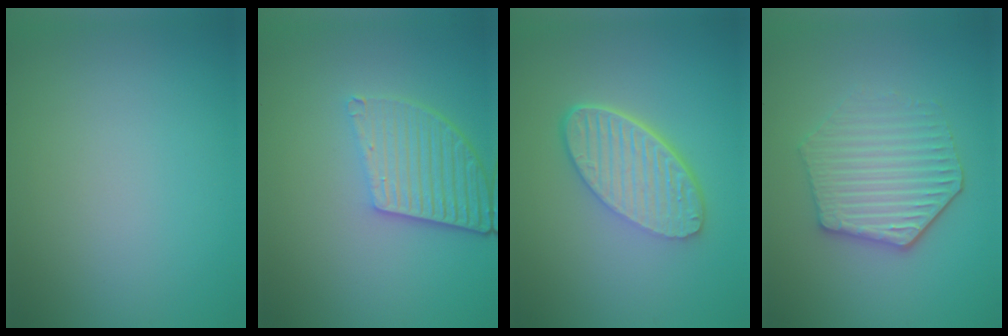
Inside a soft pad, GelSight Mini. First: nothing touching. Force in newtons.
{"total": 5.0, "press": 3.8, "slide": 3.3}
{"total": 6.0, "press": 4.3, "slide": 4.2}
{"total": 4.7, "press": 4.1, "slide": 2.2}